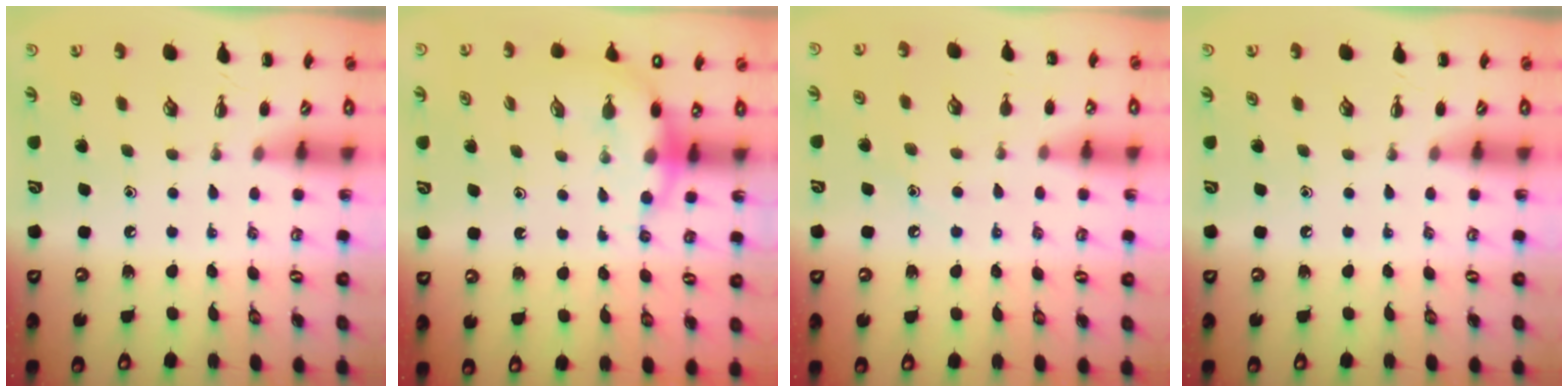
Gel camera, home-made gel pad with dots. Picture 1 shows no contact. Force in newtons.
{"total": 8.1, "press": 8.0, "slide": 1.3}
{"total": 6.7, "press": 6.4, "slide": 1.8}
{"total": 0.0}